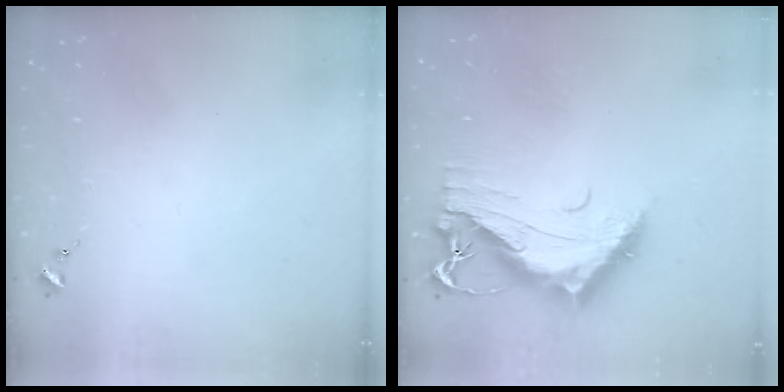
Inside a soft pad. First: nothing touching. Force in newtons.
{"total": 13.7, "press": 13.6, "slide": 1.3}